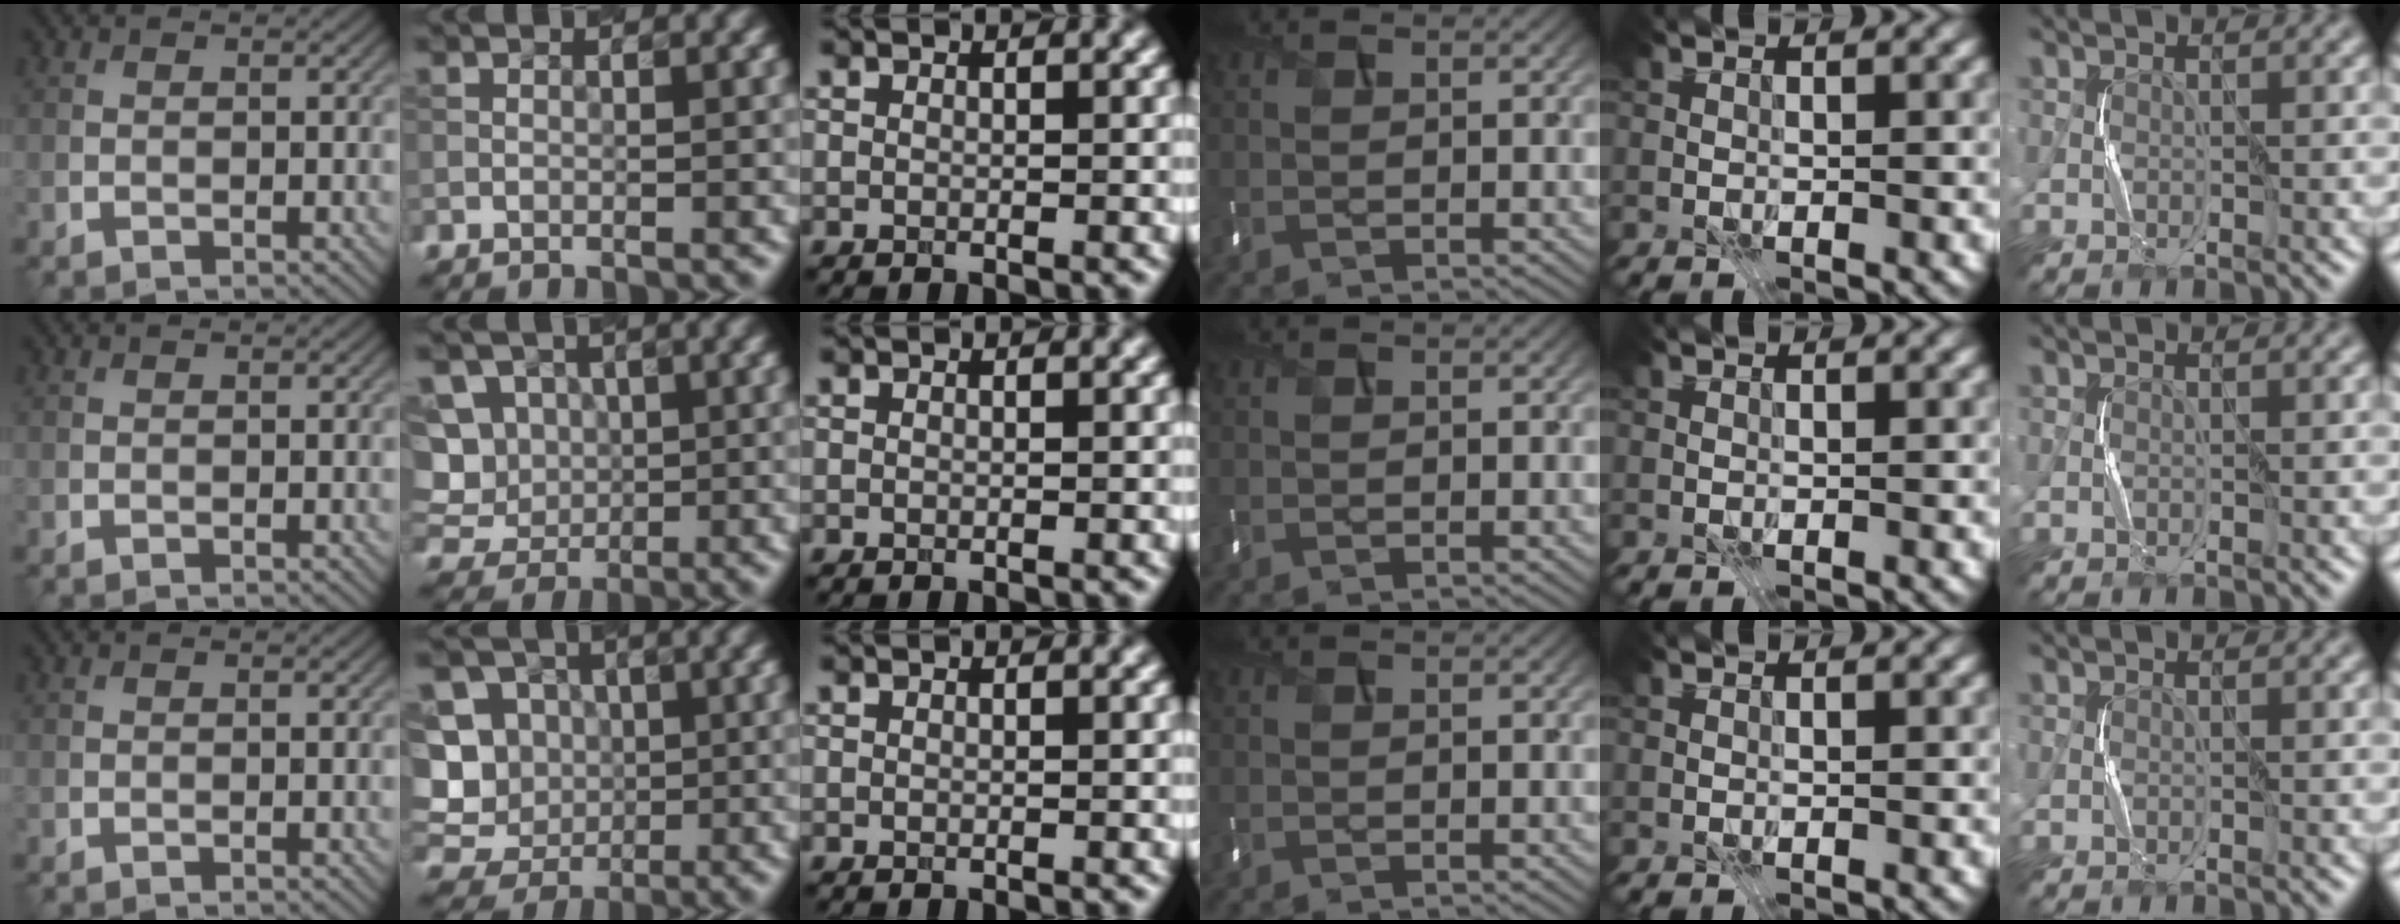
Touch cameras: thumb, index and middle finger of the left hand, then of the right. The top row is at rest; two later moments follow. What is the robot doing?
{"motion": "press", "object": "keyboard"}